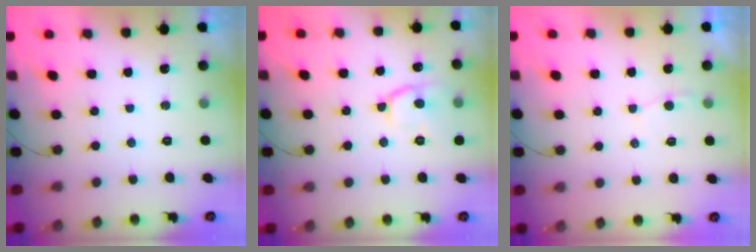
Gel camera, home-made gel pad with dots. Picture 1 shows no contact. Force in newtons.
{"total": 11.8, "press": 11.8, "slide": 1.1}
{"total": 3.0, "press": 3.0, "slide": 0.3}